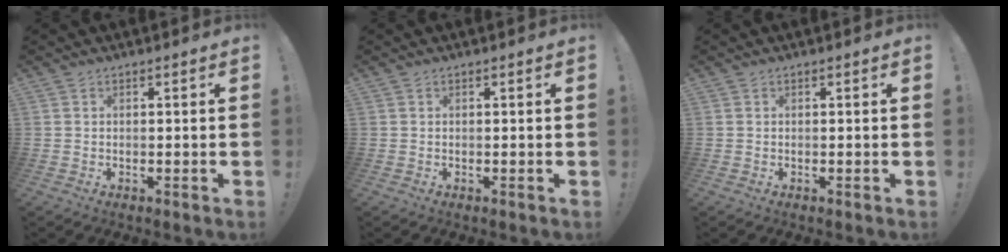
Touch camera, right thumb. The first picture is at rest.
{"total": 0.0}
{"total": 0.0}